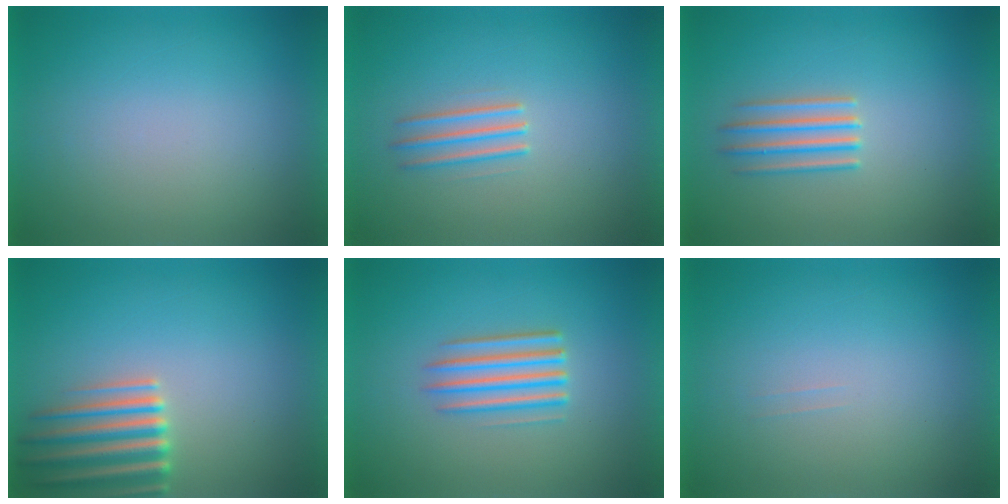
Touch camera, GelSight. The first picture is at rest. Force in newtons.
{"total": 2.3}
{"total": 2.9}
{"total": 5.2}
{"total": 3.6}
{"total": 1.1}